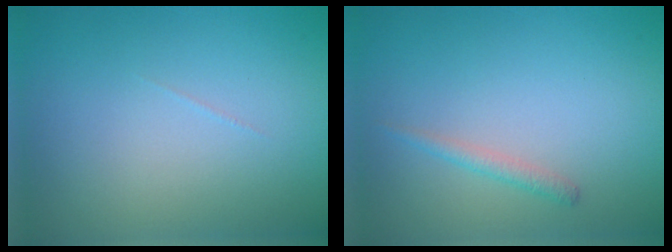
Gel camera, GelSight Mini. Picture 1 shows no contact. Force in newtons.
{"total": 1.1, "press": 1.1, "slide": 0.0}